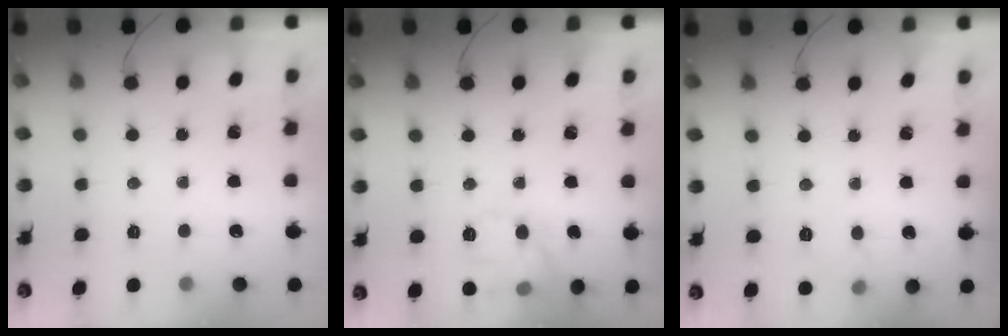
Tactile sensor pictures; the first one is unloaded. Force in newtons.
{"total": 11.3, "press": 11.3, "slide": 0.3}
{"total": 5.9, "press": 5.7, "slide": 1.2}